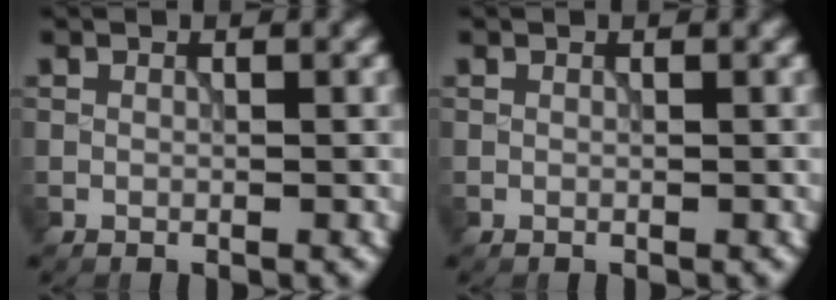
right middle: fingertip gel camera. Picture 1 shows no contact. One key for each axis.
{"total": 0.0}